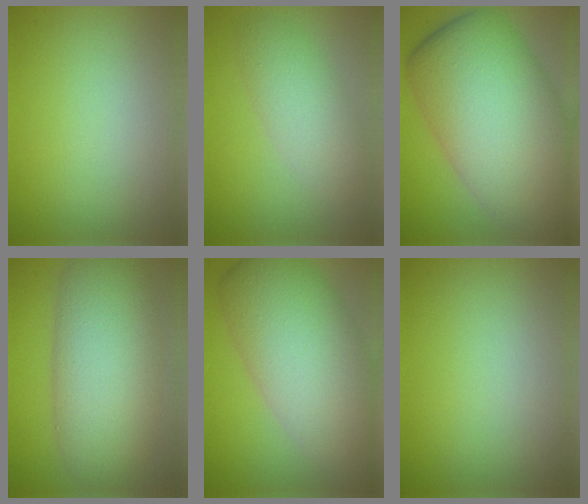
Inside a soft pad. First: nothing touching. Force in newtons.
{"total": 3.8, "press": 3.8, "slide": 0.0}
{"total": 16.5, "press": 16.4, "slide": 0.7}
{"total": 9.6, "press": 9.6, "slide": 0.7}
{"total": 11.4, "press": 11.4, "slide": 0.6}
{"total": 0.0}